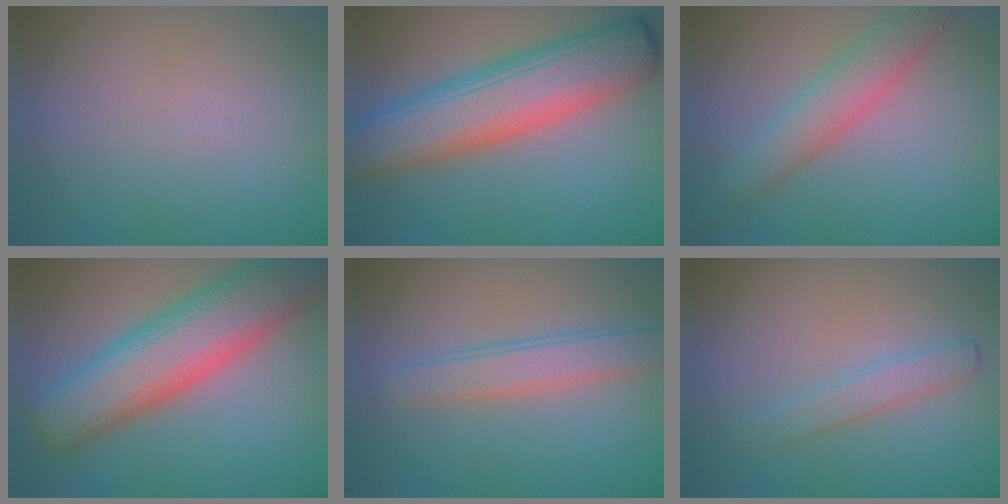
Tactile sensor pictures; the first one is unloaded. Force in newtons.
{"total": 10.0, "press": 10.0, "slide": 0.6}
{"total": 4.3, "press": 4.3, "slide": 0.1}
{"total": 10.5, "press": 10.5, "slide": 0.6}
{"total": 3.3, "press": 3.3, "slide": 0.1}
{"total": 1.9, "press": 1.9, "slide": 0.1}